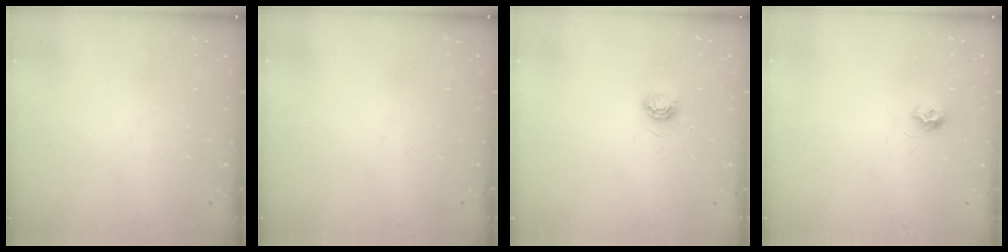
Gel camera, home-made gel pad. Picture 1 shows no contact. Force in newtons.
{"total": 0.0}
{"total": 5.4, "press": 5.4, "slide": 0.3}
{"total": 7.2, "press": 7.2, "slide": 0.4}